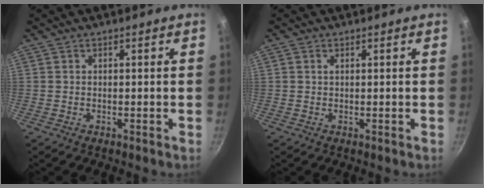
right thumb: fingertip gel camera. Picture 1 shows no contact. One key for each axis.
{"total": 0.7, "fx": 0.3, "fy": 0.5, "fz": 0.4, "tx": -0.009, "ty": 0.002, "tz": 0.005}